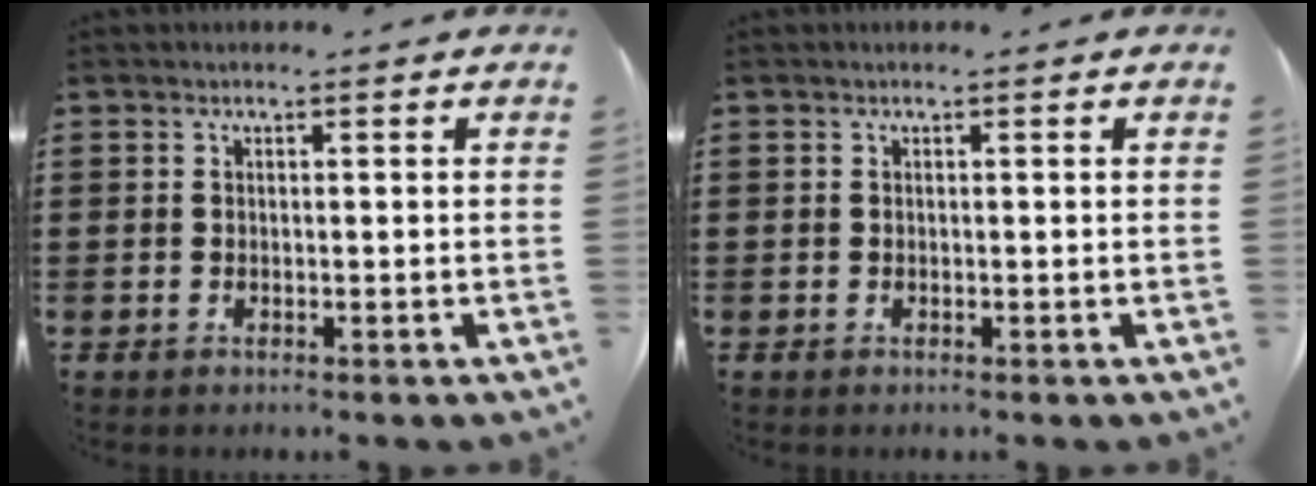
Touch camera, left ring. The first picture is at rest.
{"total": 0.0}